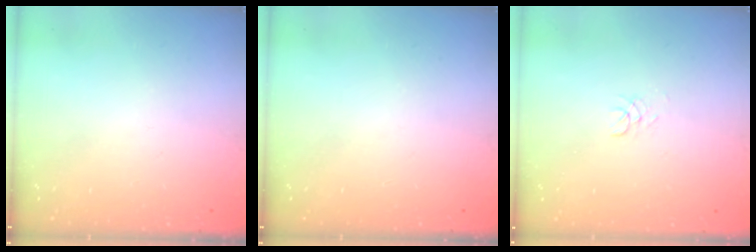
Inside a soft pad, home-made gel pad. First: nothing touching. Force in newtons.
{"total": 0.0}
{"total": 1.7, "press": 1.7, "slide": 0.2}